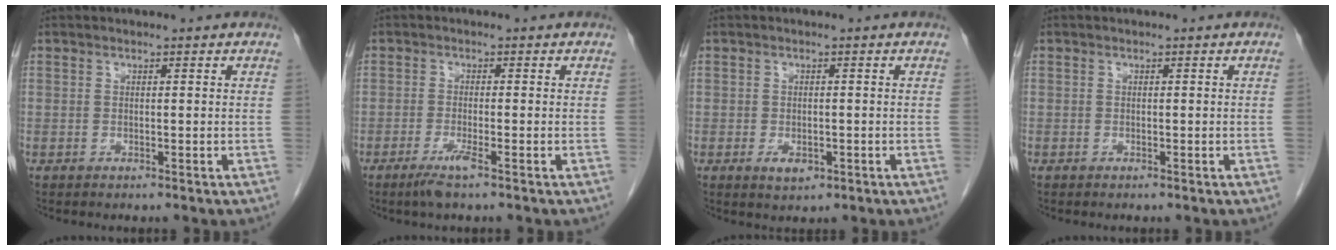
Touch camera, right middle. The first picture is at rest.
{"total": 2.9, "force": [-1.8, -0.1, 2.2], "torque": [-0.050, -0.009, -0.037]}
{"total": 2.5, "force": [-1.1, 1.4, 1.8], "torque": [-0.029, 0.000, -0.008]}
{"total": 0.0}